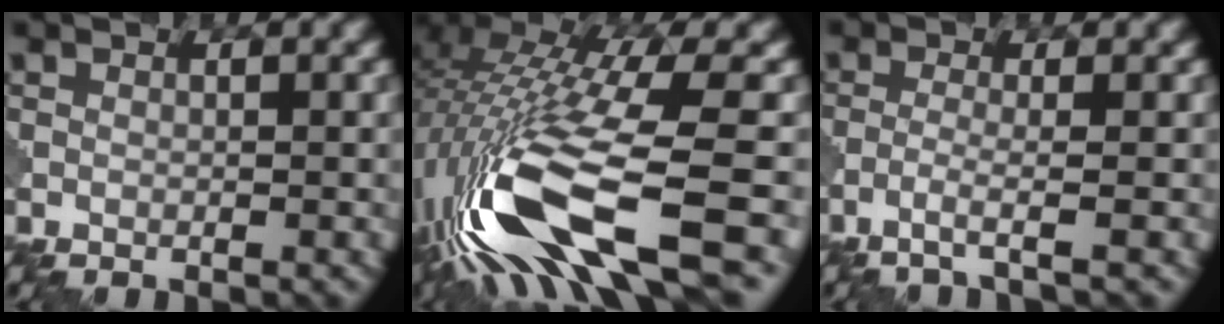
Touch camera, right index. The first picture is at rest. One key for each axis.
{"total": 14.8, "fx": -4.5, "fy": 5.1, "fz": 13.2, "tx": -0.278, "ty": -0.012, "tz": -0.071}
{"total": 2.2, "fx": -1.4, "fy": 0.2, "fz": 1.8, "tx": -0.029, "ty": 0.002, "tz": -0.044}